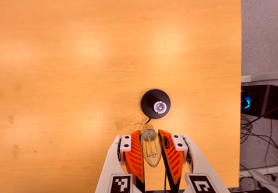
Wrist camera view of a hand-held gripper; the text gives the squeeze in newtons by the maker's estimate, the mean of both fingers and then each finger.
{"total": 21.5, "left": 23.6, "right": 19.3}